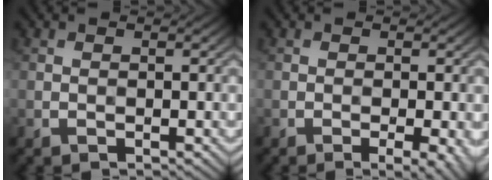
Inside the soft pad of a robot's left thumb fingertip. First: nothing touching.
{"total": 3.2, "force": [-1.2, 0.6, 2.9], "torque": [-0.042, 0.002, -0.017]}